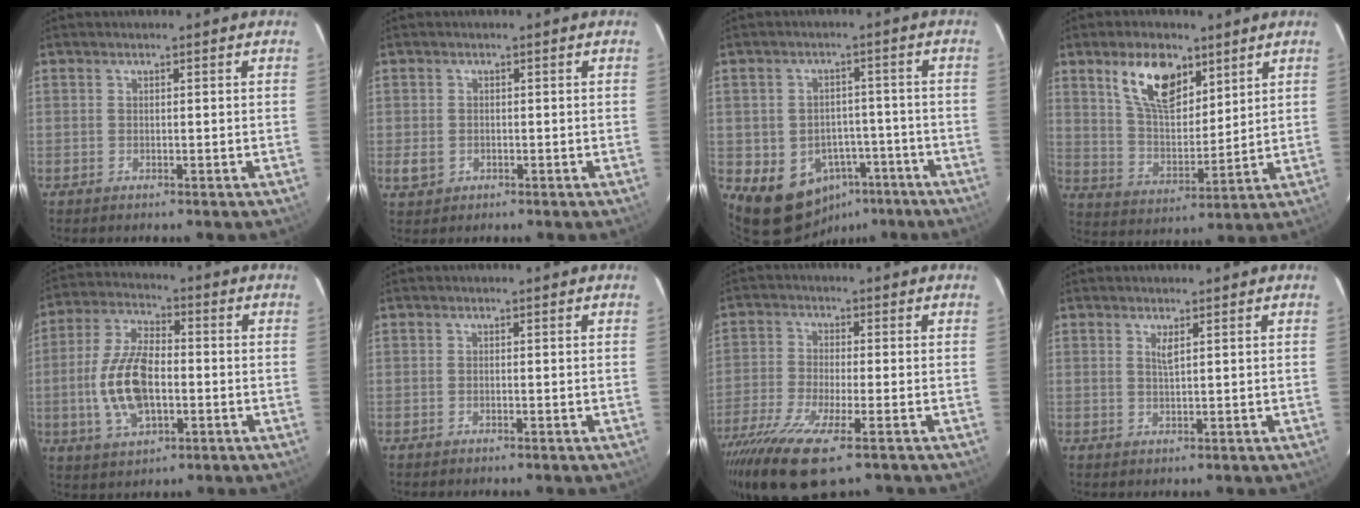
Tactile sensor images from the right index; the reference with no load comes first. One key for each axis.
{"total": 3.2, "fx": -0.5, "fy": 3.0, "fz": 1.1, "tx": -0.024, "ty": 0.000, "tz": -0.005}
{"total": 10.3, "fx": -5.3, "fy": 8.2, "fz": 3.3, "tx": -0.071, "ty": 0.029, "tz": -0.042}
{"total": 12.6, "fx": 7.1, "fy": 6.3, "fz": 8.2, "tx": -0.144, "ty": 0.010, "tz": 0.139}
{"total": 13.2, "fx": -2.3, "fy": 6.8, "fz": 11.1, "tx": -0.231, "ty": 0.006, "tz": -0.039}
{"total": 0.0}
{"total": 14.7, "fx": -9.4, "fy": 3.2, "fz": 10.9, "tx": -0.234, "ty": -0.062, "tz": -0.179}
{"total": 1.5, "fx": 0.7, "fy": 0.2, "fz": 1.3, "tx": -0.023, "ty": 0.000, "tz": 0.011}